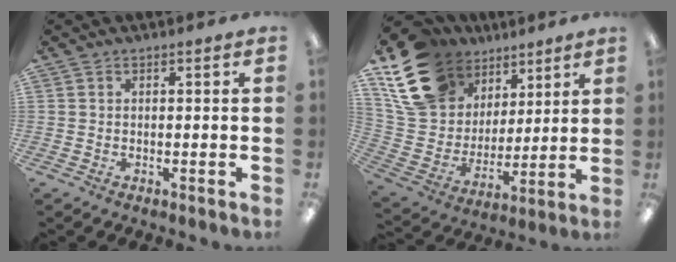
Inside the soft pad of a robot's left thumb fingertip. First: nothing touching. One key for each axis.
{"total": 19.2, "fx": 11.2, "fy": 13.1, "fz": 8.4, "tx": -0.168, "ty": -0.046, "tz": 0.216}